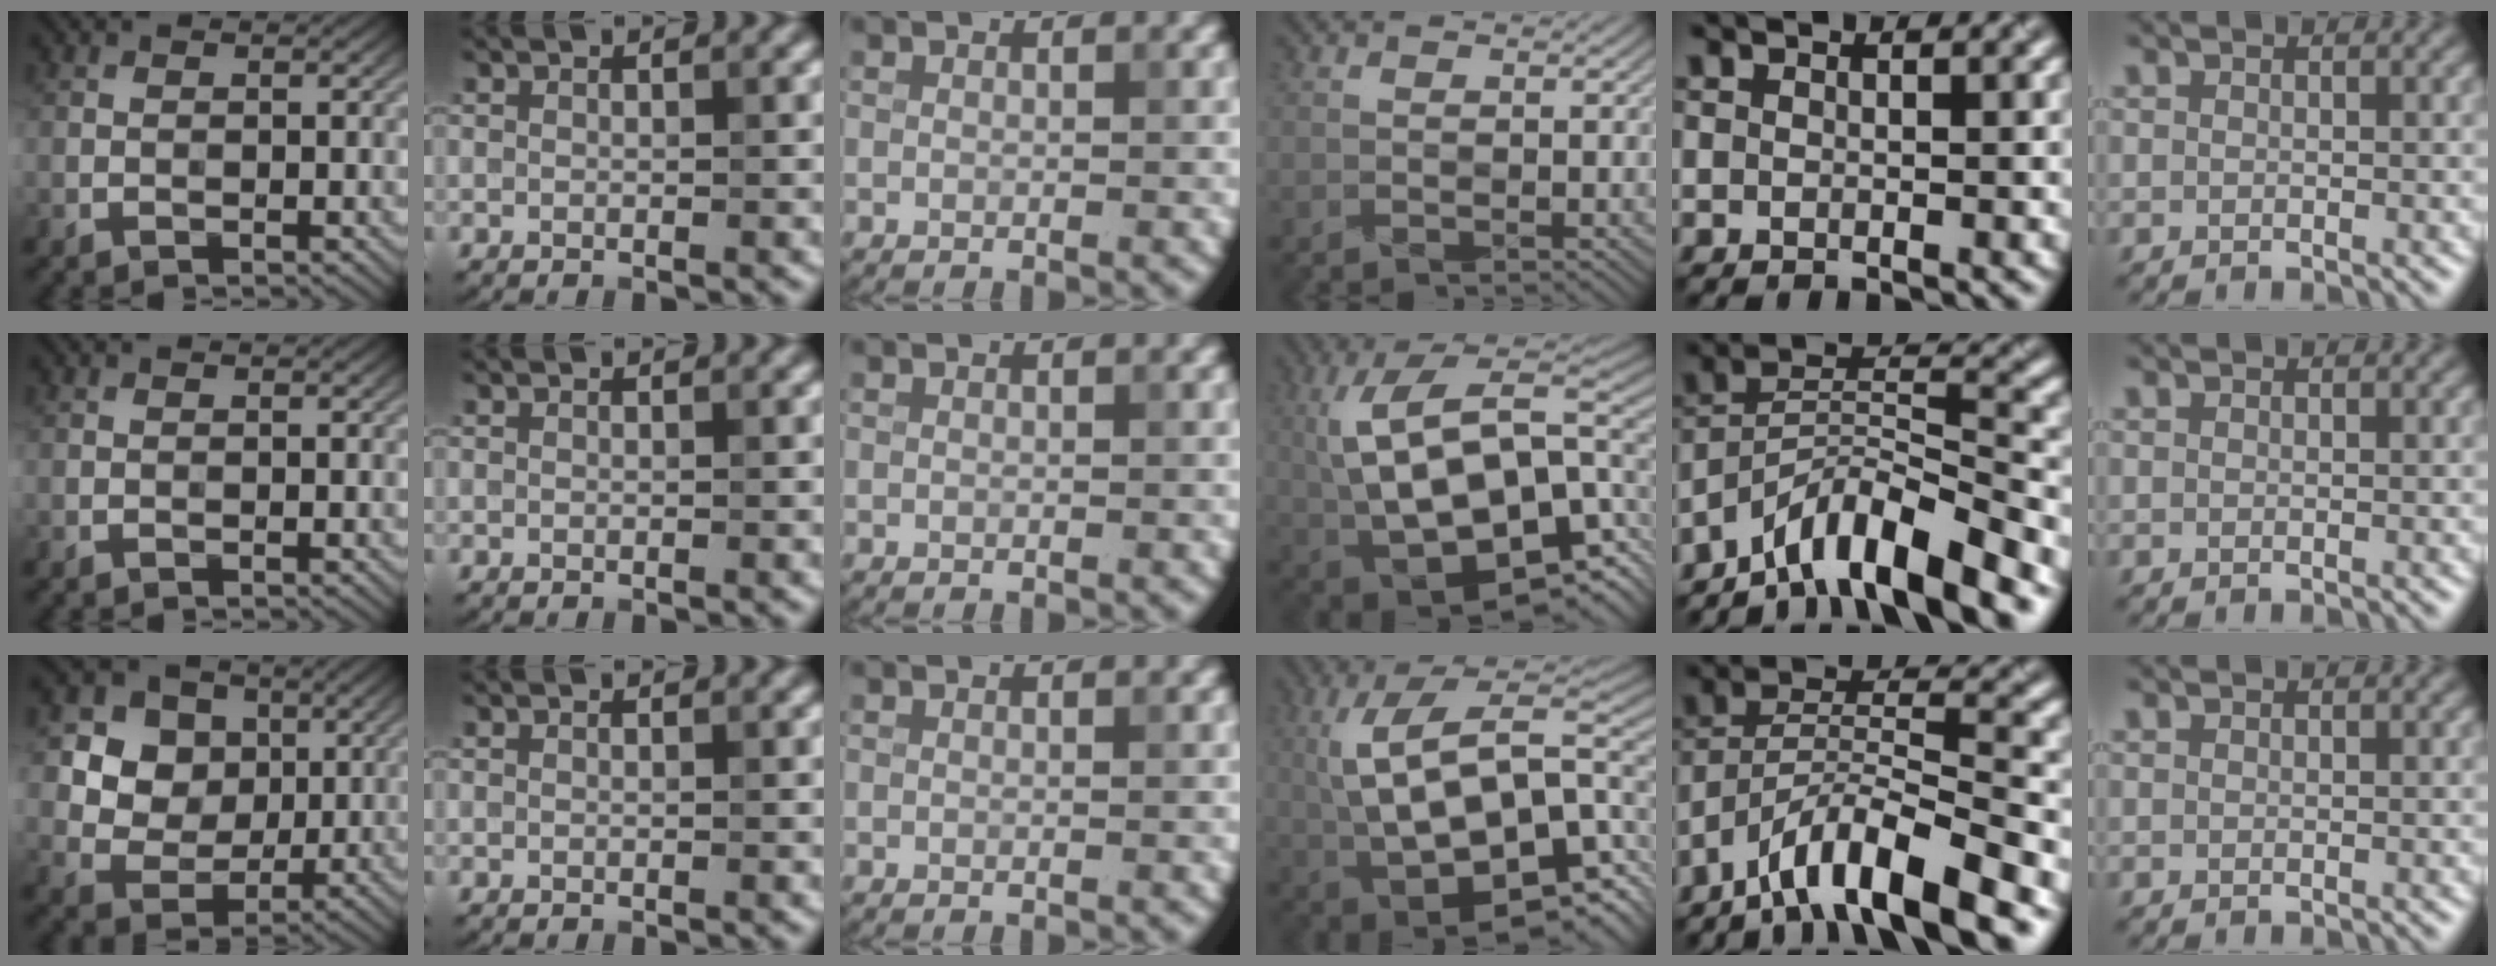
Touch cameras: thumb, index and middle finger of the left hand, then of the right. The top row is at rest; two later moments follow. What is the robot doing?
{"motion": "wrap", "object": "crepe paper"}